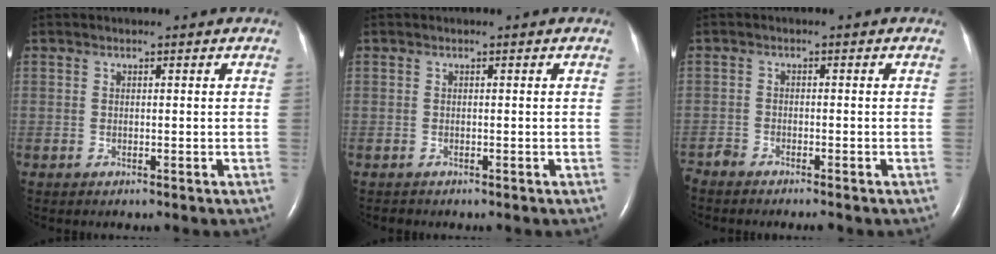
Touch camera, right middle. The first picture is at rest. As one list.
[{"total": 0.5, "force": [-0.5, 0.1, -0.1], "torque": [-0.008, -0.002, -0.009]}, {"total": 3.5, "force": [-3.3, 0.3, 1.0], "torque": [-0.013, -0.010, -0.056]}]